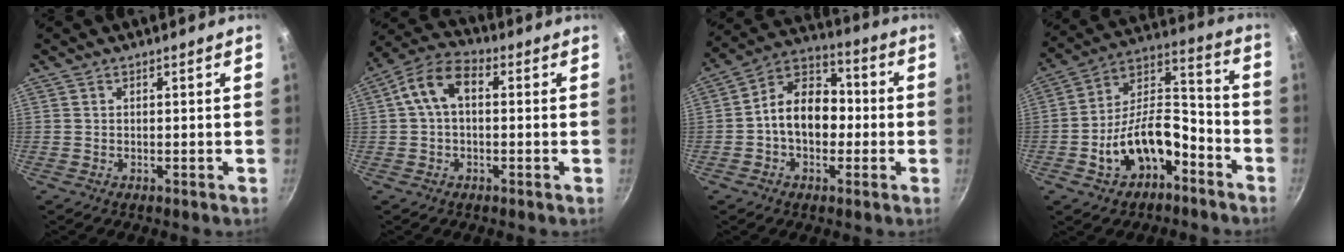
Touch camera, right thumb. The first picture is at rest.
{"total": 8.6, "force": [1.0, 5.3, 6.7], "torque": [-0.126, 0.032, 0.005]}
{"total": 12.7, "force": [-1.2, 9.2, 8.7], "torque": [-0.094, 0.044, -0.040]}
{"total": 16.4, "force": [-7.2, 9.3, 11.4], "torque": [-0.163, 0.080, -0.122]}